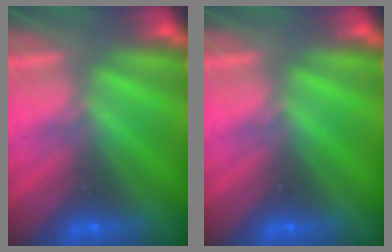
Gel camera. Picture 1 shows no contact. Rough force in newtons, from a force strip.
{"total": 0.0}